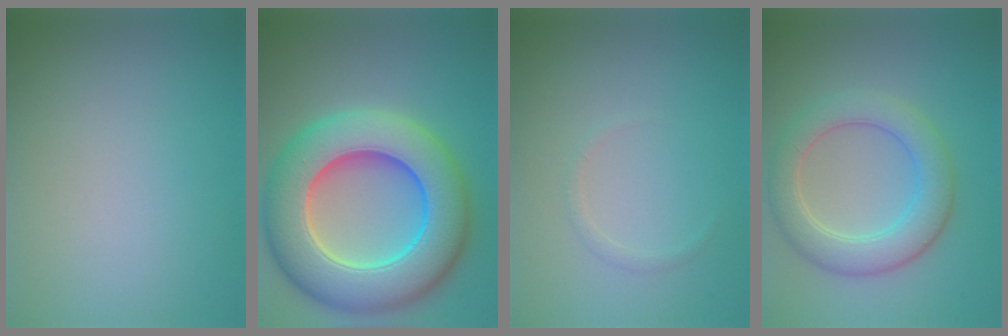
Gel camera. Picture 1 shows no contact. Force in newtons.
{"total": 13.2, "press": 13.0, "slide": 2.1}
{"total": 0.7, "press": 0.7, "slide": 0.1}
{"total": 5.3, "press": 5.3, "slide": 0.5}